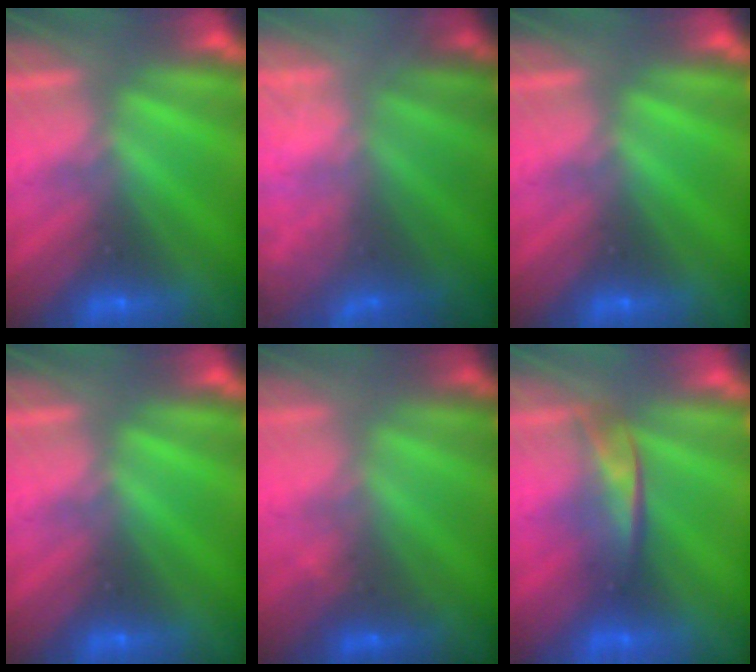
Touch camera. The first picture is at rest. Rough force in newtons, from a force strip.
{"total": 5.8}
{"total": 0.0}
{"total": 0.0}
{"total": 1.9}
{"total": 2.1}